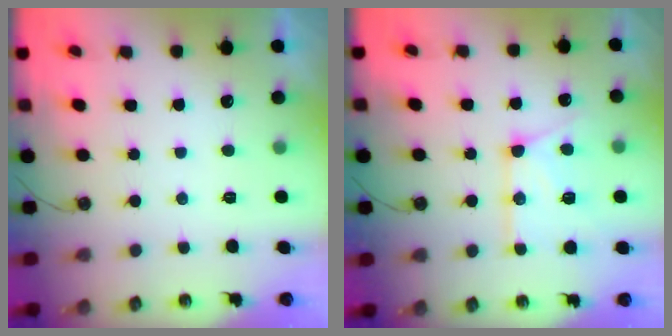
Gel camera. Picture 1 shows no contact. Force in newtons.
{"total": 14.0, "press": 13.9, "slide": 1.6}